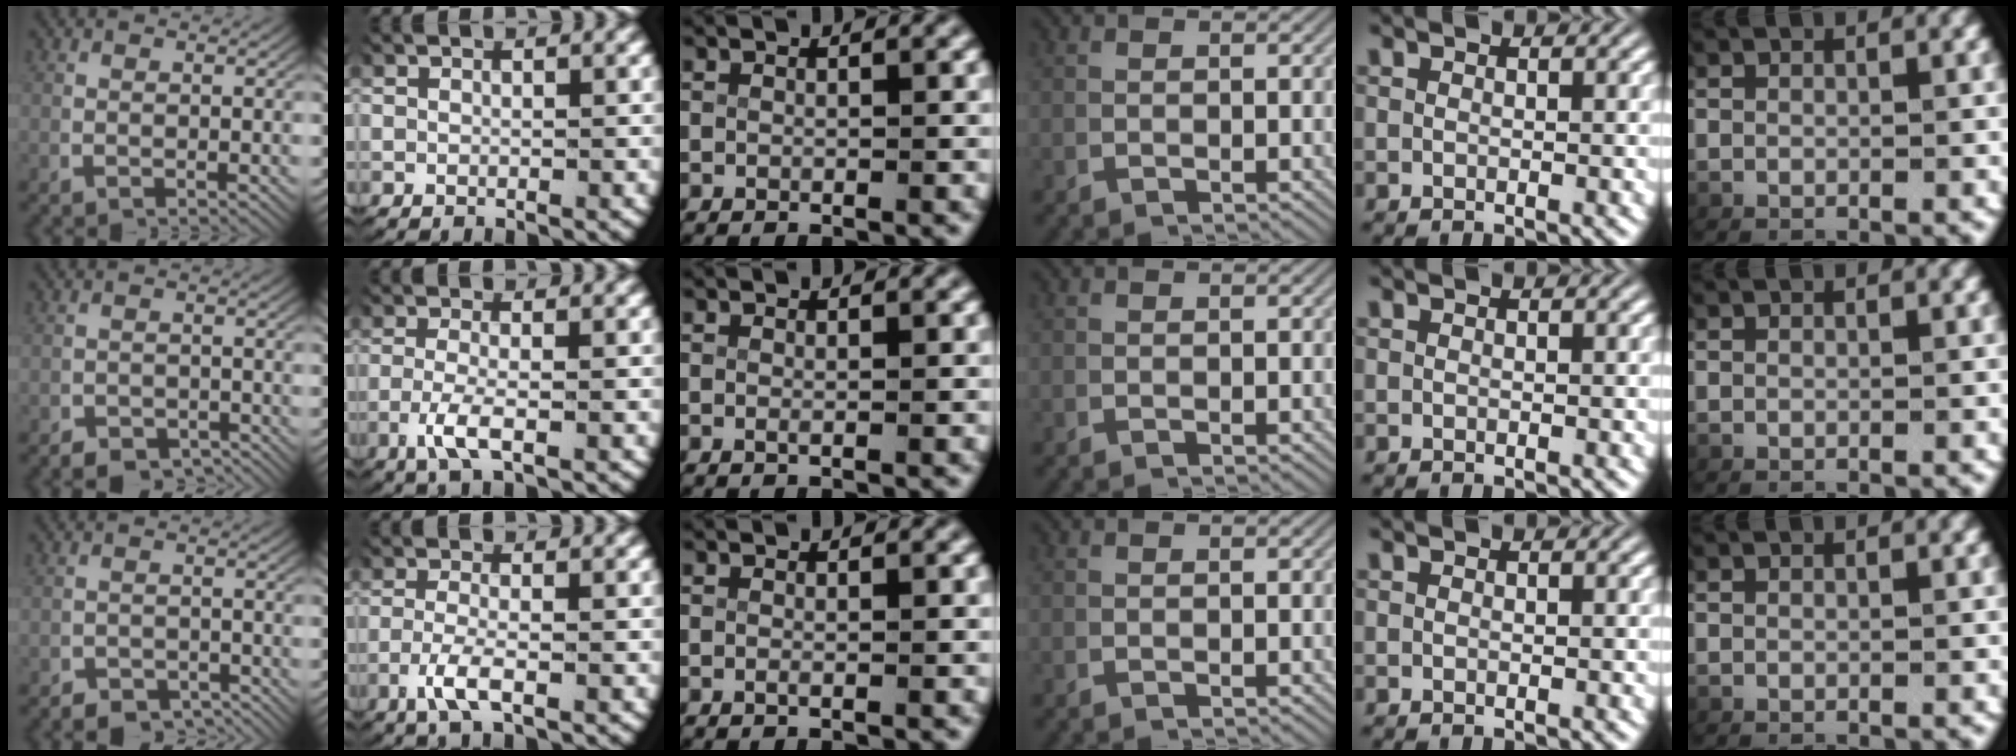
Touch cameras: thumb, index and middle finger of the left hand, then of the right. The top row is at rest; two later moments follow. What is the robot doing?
{"motion": "grasp_and_lifting", "object": "card"}